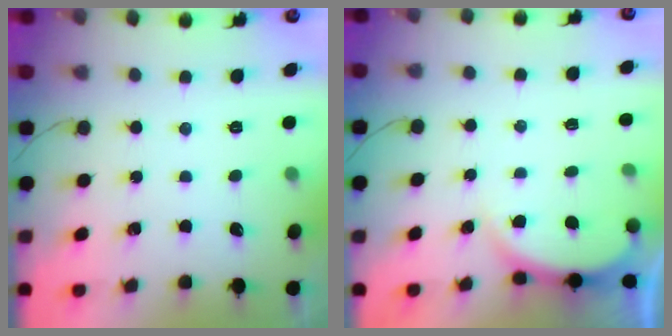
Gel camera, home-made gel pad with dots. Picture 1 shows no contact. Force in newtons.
{"total": 3.9, "press": 3.8, "slide": 0.6}